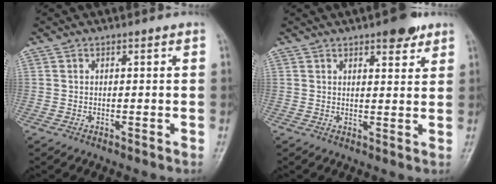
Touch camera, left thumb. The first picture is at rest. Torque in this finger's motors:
{"motor_torque": [1.00, 0.58, 0.38, -0.44, 0.01]}